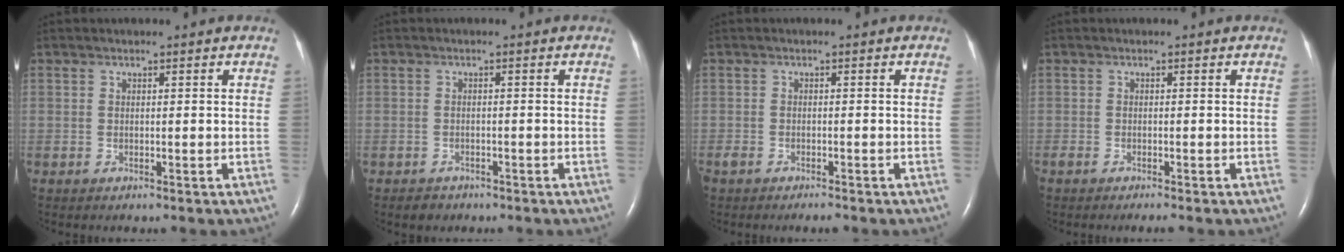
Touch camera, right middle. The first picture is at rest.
{"total": 1.7, "force": [-1.3, 1.2, 0.2], "torque": [-0.008, 0.003, -0.017]}
{"total": 2.7, "force": [-2.1, 0.9, 1.4], "torque": [-0.032, -0.006, -0.034]}
{"total": 1.3, "force": [-1.1, 0.1, 0.7], "torque": [-0.018, -0.005, -0.019]}